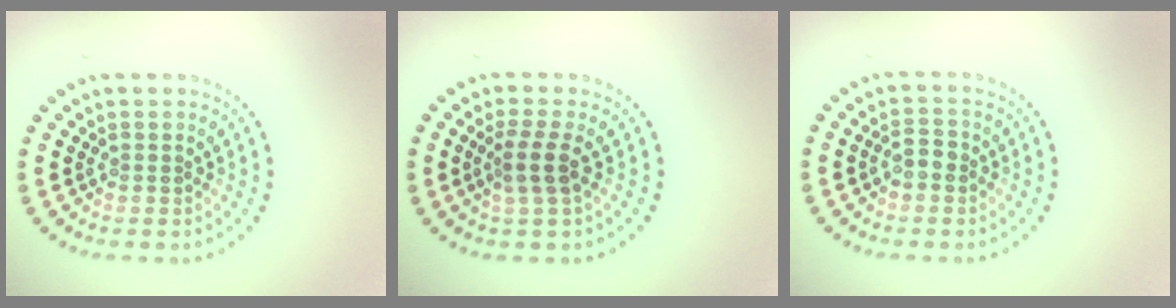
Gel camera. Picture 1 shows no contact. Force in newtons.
{"total": 2.3, "press": 1.9, "slide": 1.4}
{"total": 1.5, "press": 1.5, "slide": 0.3}